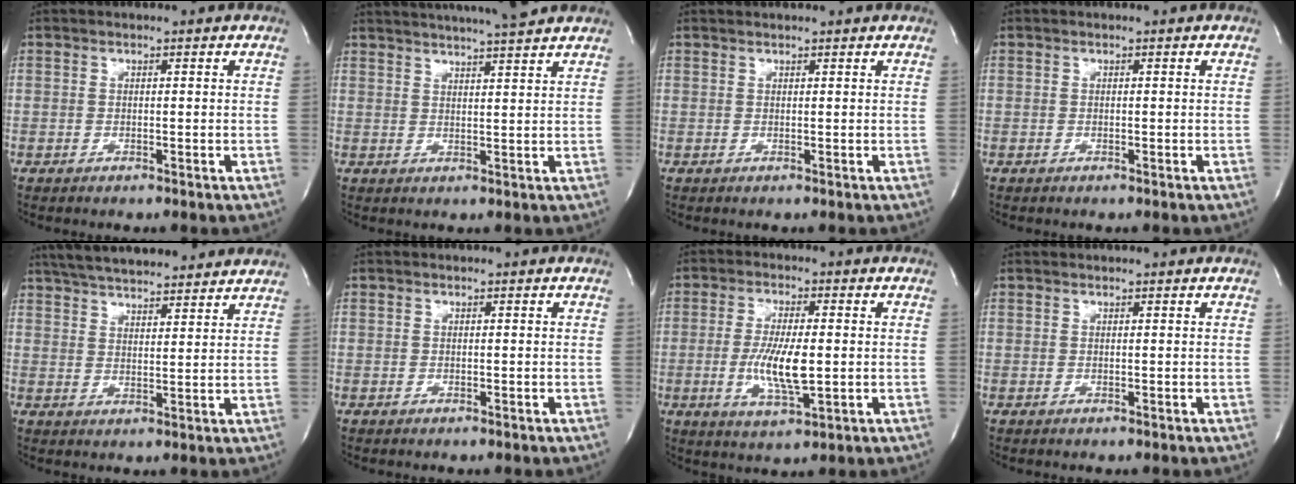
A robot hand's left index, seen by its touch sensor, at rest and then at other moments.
{"total": 12.4, "force": [11.1, 0.1, 5.5], "torque": [-0.090, 0.012, 0.147]}
{"total": 2.4, "force": [2.3, 0.0, 0.5], "torque": [-0.008, 0.019, 0.028]}
{"total": 0.0}
{"total": 17.2, "force": [15.3, 3.3, 7.1], "torque": [-0.116, 0.034, 0.222]}
{"total": 0.0}
{"total": 7.9, "force": [-1.0, 1.6, 7.7], "torque": [-0.152, -0.015, -0.016]}
{"total": 1.1, "force": [1.1, 0.0, 0.2], "torque": [-0.006, 0.013, 0.016]}